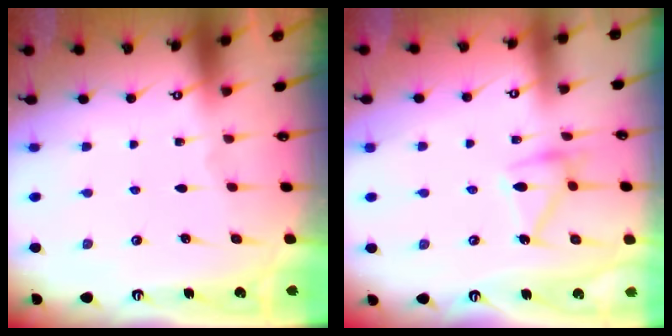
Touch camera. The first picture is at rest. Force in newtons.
{"total": 12.7, "press": 12.7, "slide": 0.3}